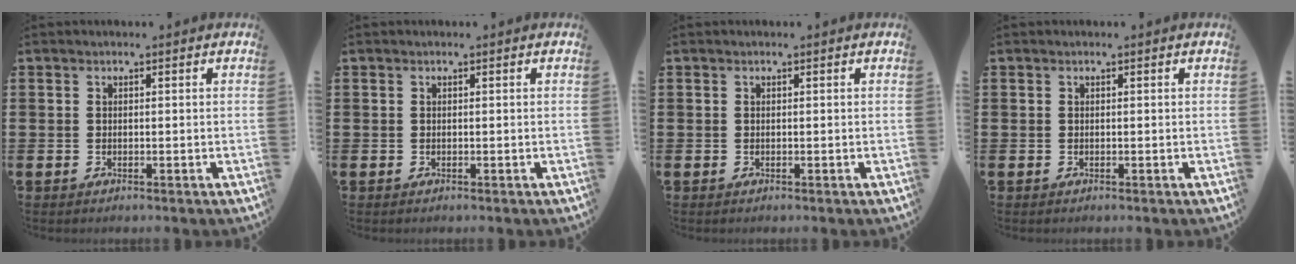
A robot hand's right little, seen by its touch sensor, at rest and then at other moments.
{"total": 0.0}
{"total": 0.0}
{"total": 0.0}